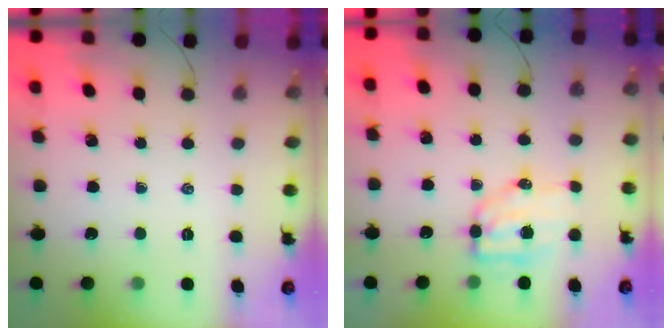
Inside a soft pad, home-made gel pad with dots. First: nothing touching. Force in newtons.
{"total": 6.9, "press": 6.8, "slide": 1.2}